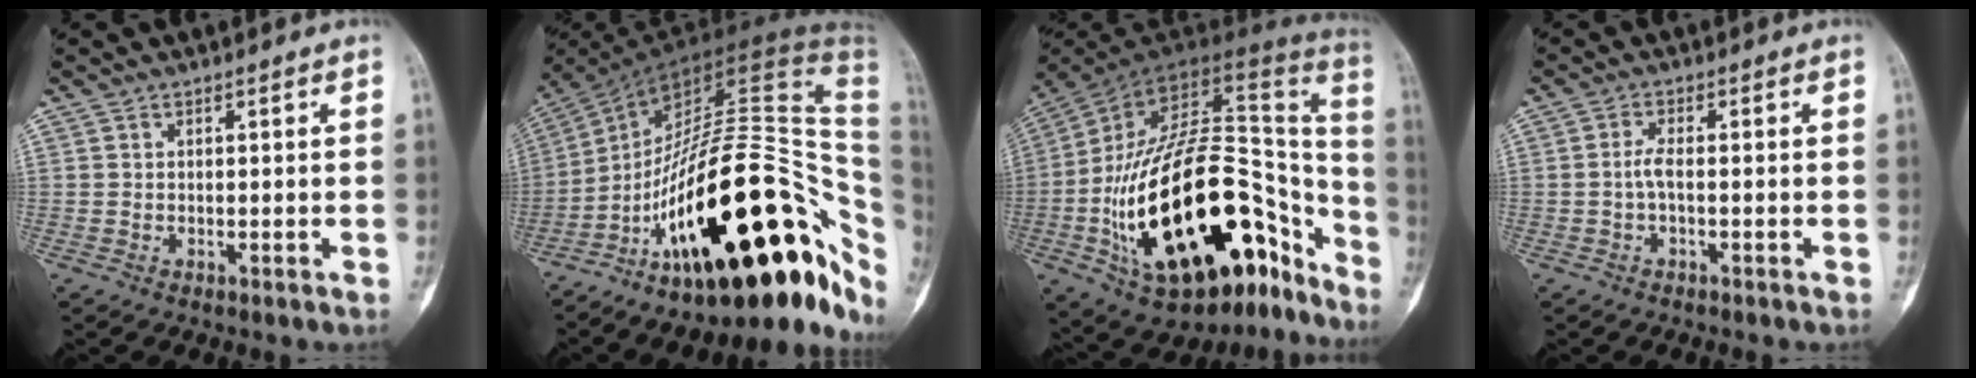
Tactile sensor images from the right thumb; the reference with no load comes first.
{"total": 35.2, "force": [-9.8, 13.9, 30.8], "torque": [-0.394, 0.087, -0.146]}
{"total": 35.3, "force": [-14.6, 18.2, 26.5], "torque": [-0.384, 0.092, -0.225]}
{"total": 2.2, "force": [-0.5, 0.6, 2.0], "torque": [-0.045, 0.003, -0.013]}